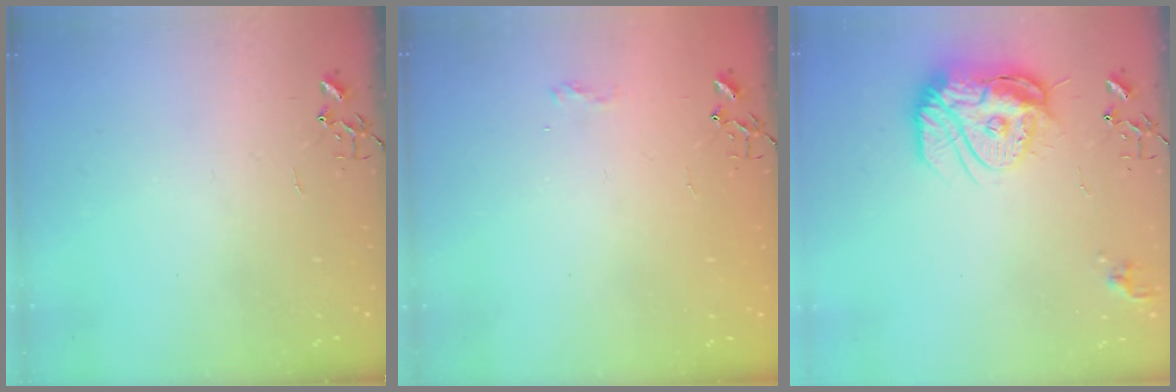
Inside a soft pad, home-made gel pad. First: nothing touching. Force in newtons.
{"total": 5.9, "press": 5.9, "slide": 0.8}
{"total": 17.0, "press": 16.9, "slide": 1.4}